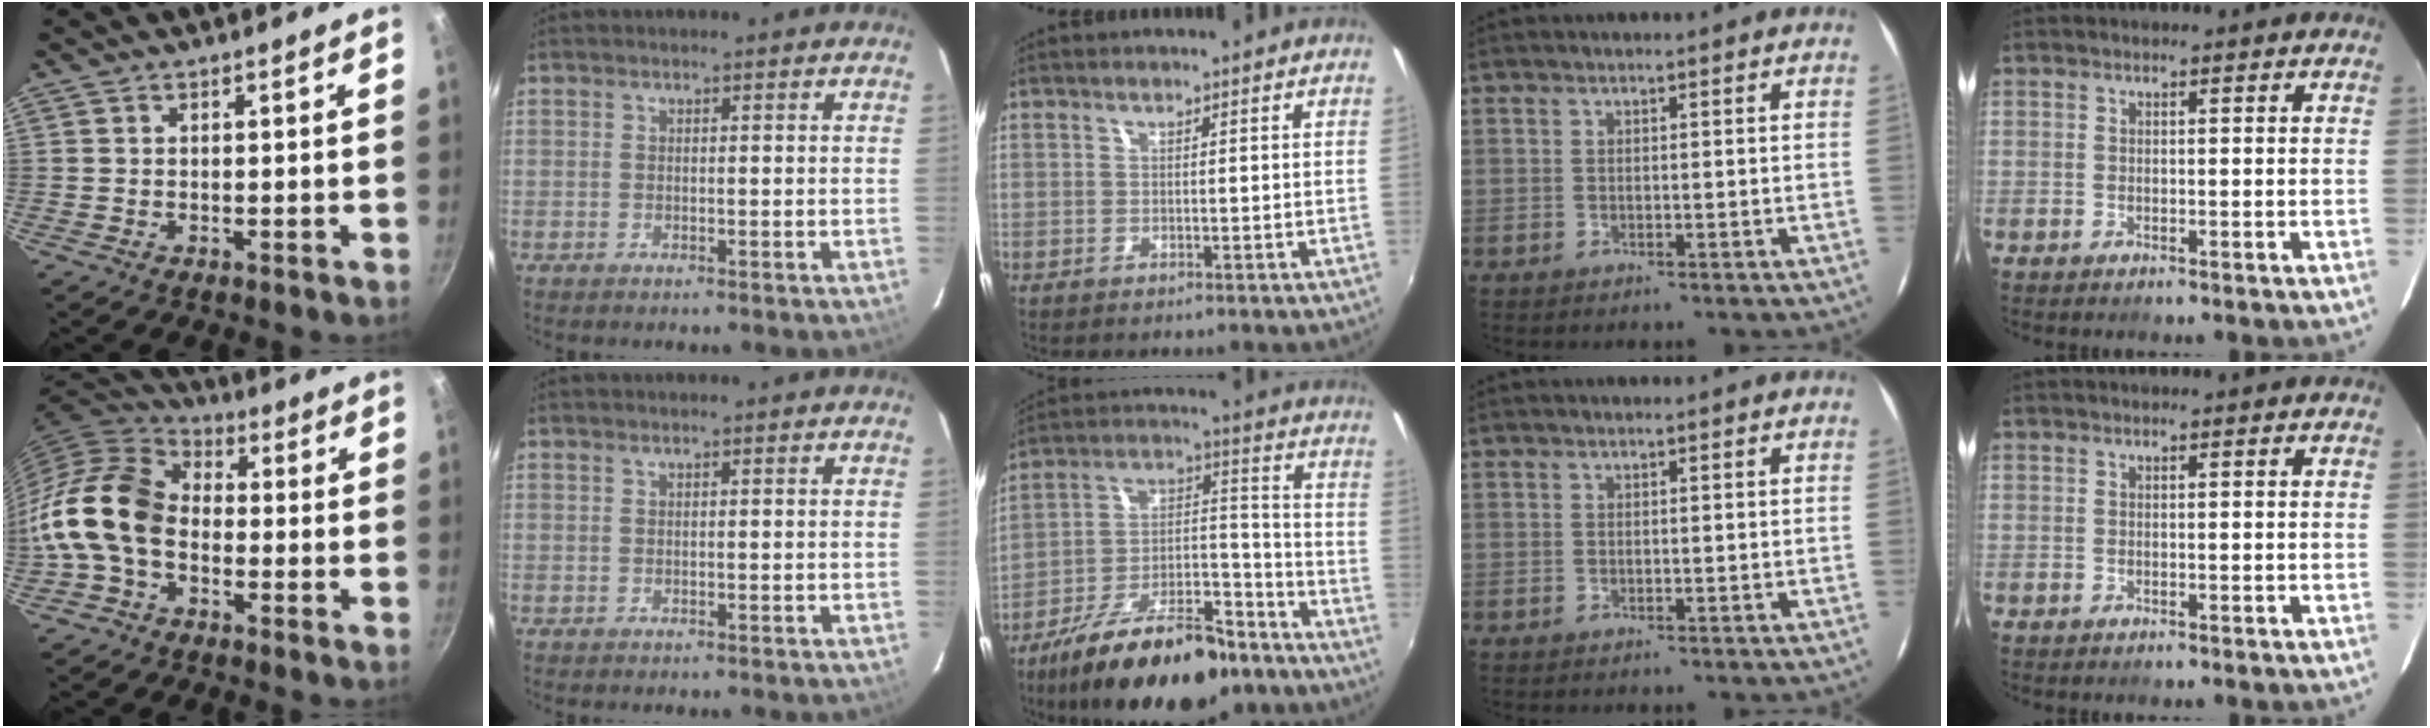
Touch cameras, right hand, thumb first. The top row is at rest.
{"thumb": {"total": 14.3, "force": [-3.0, 9.9, 9.9], "torque": [-0.166, 0.038, -0.082]}, "middle": {"total": 23.2, "force": [-16.0, 8.9, 14.3], "torque": [-0.244, -0.004, -0.244]}}